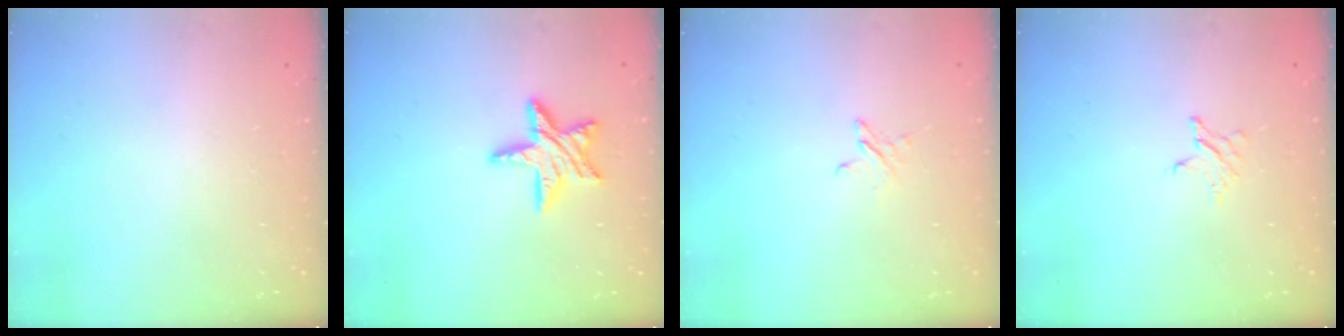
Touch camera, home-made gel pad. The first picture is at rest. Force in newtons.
{"total": 12.1, "press": 12.1, "slide": 1.0}
{"total": 2.4, "press": 2.4, "slide": 0.2}
{"total": 2.5, "press": 2.5, "slide": 0.2}